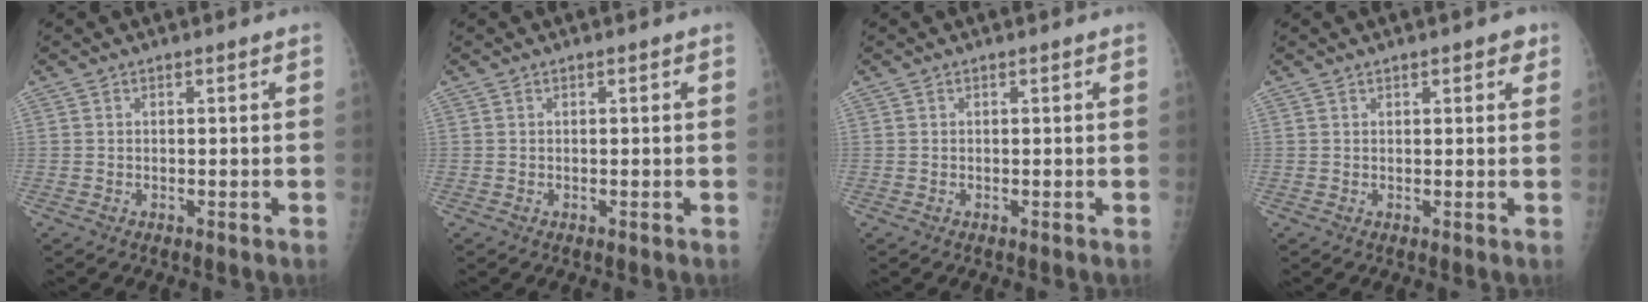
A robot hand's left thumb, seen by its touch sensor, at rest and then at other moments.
{"total": 0.0}
{"total": 0.0}
{"total": 2.3, "force": [1.4, 1.0, 1.5], "torque": [-0.008, -0.003, 0.015]}